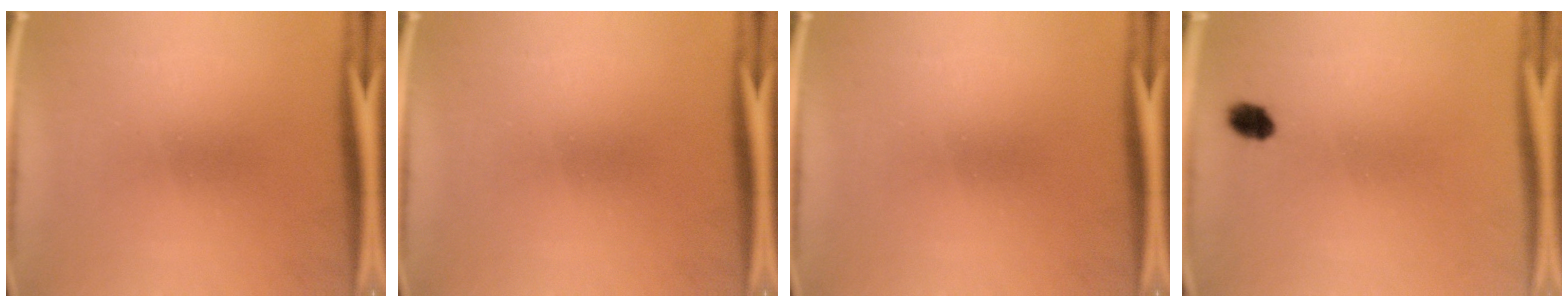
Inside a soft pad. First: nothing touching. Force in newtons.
{"total": 0.0}
{"total": 0.0}
{"total": 2.9}